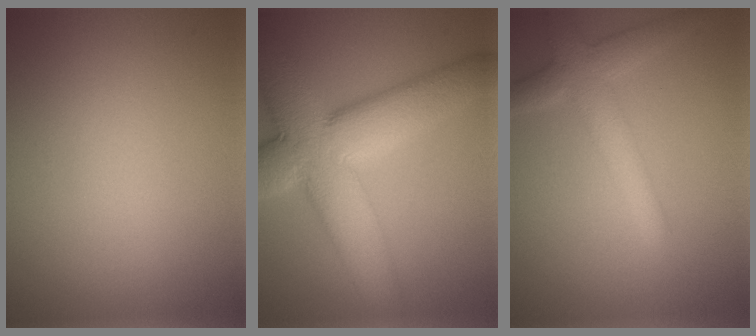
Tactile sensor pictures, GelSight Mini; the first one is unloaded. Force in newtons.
{"total": 11.8, "press": 11.8, "slide": 0.9}
{"total": 4.0, "press": 4.0, "slide": 0.3}